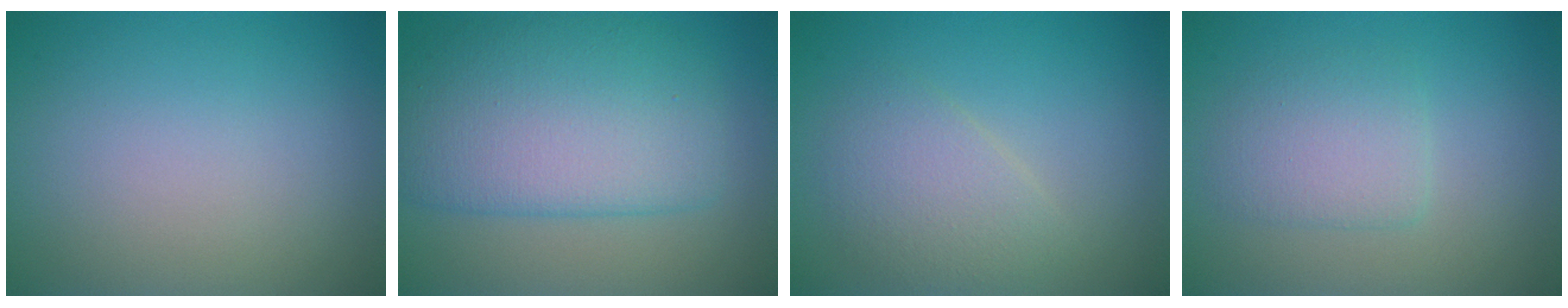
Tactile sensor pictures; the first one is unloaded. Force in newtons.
{"total": 7.9, "press": 7.9, "slide": 0.1}
{"total": 3.0, "press": 3.0, "slide": 0.0}
{"total": 2.6, "press": 2.6, "slide": 0.2}